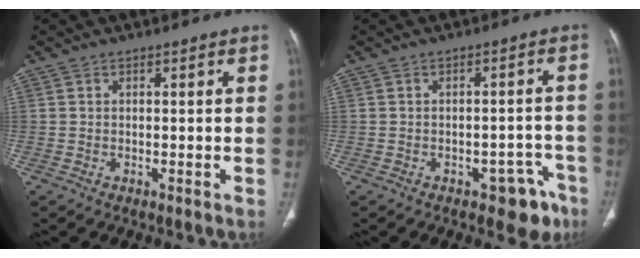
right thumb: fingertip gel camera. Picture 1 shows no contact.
{"total": 6.5, "force": [-4.0, 3.5, 3.7], "torque": [-0.011, 0.034, -0.048]}